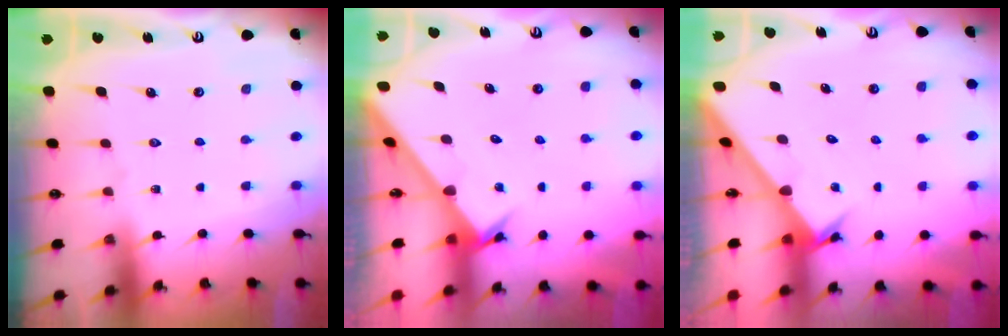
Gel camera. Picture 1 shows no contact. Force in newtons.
{"total": 2.5, "press": 2.5, "slide": 0.2}
{"total": 2.6, "press": 2.6, "slide": 0.2}